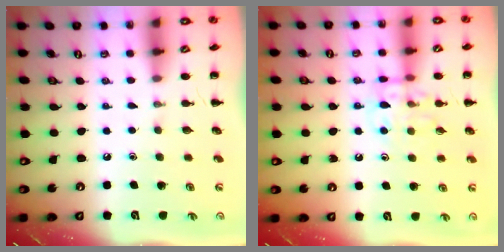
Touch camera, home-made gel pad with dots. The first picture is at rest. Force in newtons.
{"total": 11.0, "press": 10.9, "slide": 1.4}